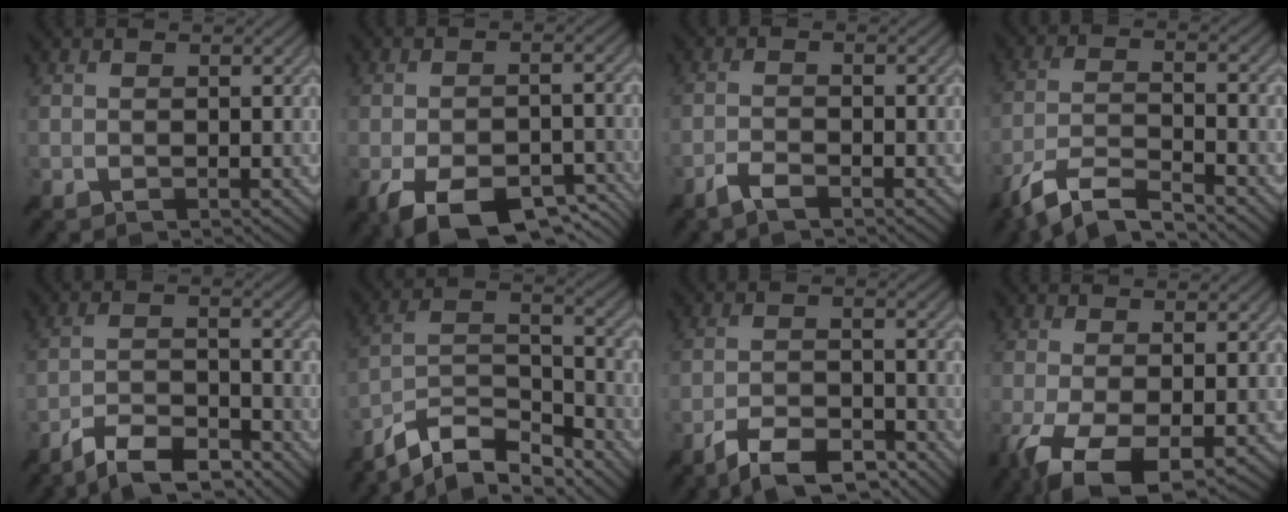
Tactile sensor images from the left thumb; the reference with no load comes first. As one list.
[{"total": 11.1, "force": [-6.6, 4.5, 7.7], "torque": [-0.137, -0.011, -0.107]}, {"total": 2.4, "force": [-1.7, 0.4, 1.6], "torque": [-0.038, 0.002, -0.042]}, {"total": 8.8, "force": [-6.8, 1.9, 5.4], "torque": [-0.112, -0.005, -0.141]}, {"total": 7.8, "force": [-6.2, 2.0, 4.3], "torque": [-0.082, 0.005, -0.121]}, {"total": 10.6, "force": [-8.8, 2.9, 5.3], "torque": [-0.104, 0.010, -0.170]}, {"total": 8.2, "force": [-6.0, 2.4, 5.0], "torque": [-0.093, 0.002, -0.113]}, {"total": 9.3, "force": [-4.4, 3.2, 7.5], "torque": [-0.165, -0.024, -0.074]}]